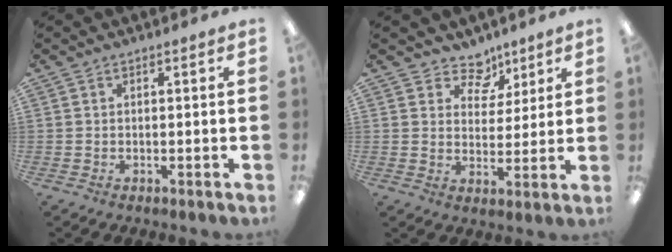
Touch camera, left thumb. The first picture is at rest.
{"total": 7.9, "force": [5.7, 5.1, 1.6], "torque": [-0.022, -0.040, 0.104]}